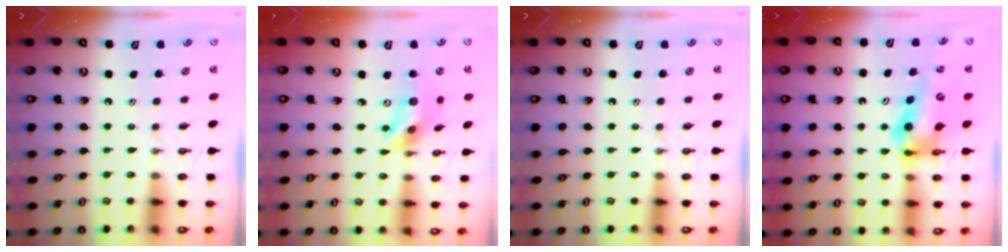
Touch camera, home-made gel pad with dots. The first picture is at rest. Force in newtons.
{"total": 13.4, "press": 13.0, "slide": 3.3}
{"total": 0.0}
{"total": 11.1, "press": 11.0, "slide": 1.0}